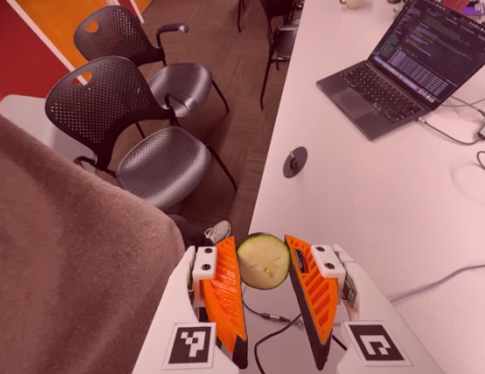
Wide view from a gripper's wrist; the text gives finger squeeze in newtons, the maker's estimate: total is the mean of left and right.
{"total": 8.4, "left": 7.8, "right": 9.0}